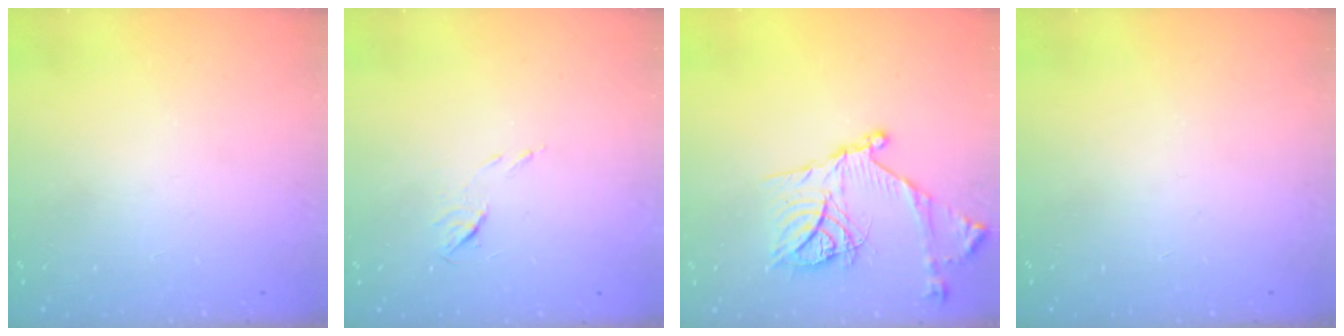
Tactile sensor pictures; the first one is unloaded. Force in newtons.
{"total": 5.1, "press": 5.0, "slide": 0.8}
{"total": 18.9, "press": 18.8, "slide": 1.9}
{"total": 0.0}